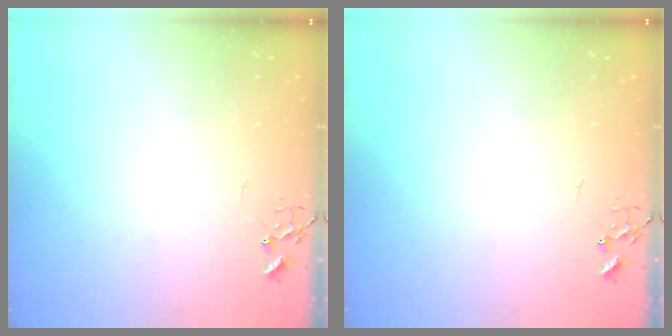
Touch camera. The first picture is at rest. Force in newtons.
{"total": 0.0}